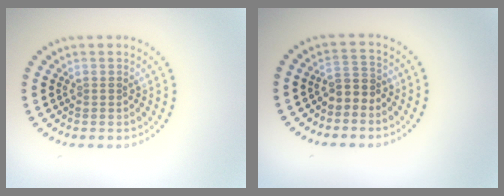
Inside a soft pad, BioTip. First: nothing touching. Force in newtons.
{"total": 1.8, "press": 1.5, "slide": 1.0}